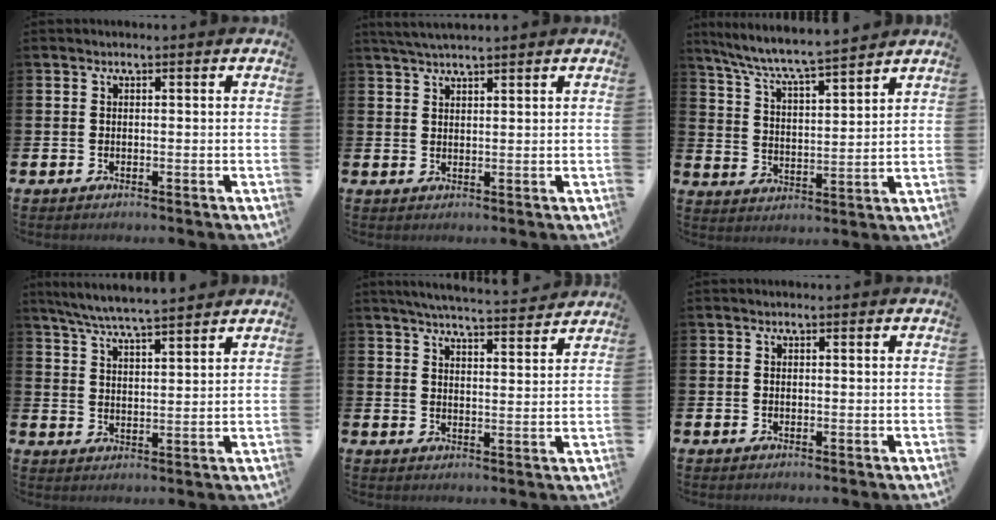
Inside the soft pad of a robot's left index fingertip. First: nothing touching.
{"total": 3.0, "force": [2.8, 0.3, 1.1], "torque": [-0.023, -0.005, 0.051]}
{"total": 7.3, "force": [6.9, 0.2, 2.3], "torque": [-0.074, -0.050, 0.120]}
{"total": 6.3, "force": [6.1, 0.0, 1.7], "torque": [-0.054, -0.031, 0.108]}
{"total": 5.4, "force": [5.3, 0.1, 1.2], "torque": [-0.034, -0.034, 0.093]}
{"total": 0.0}